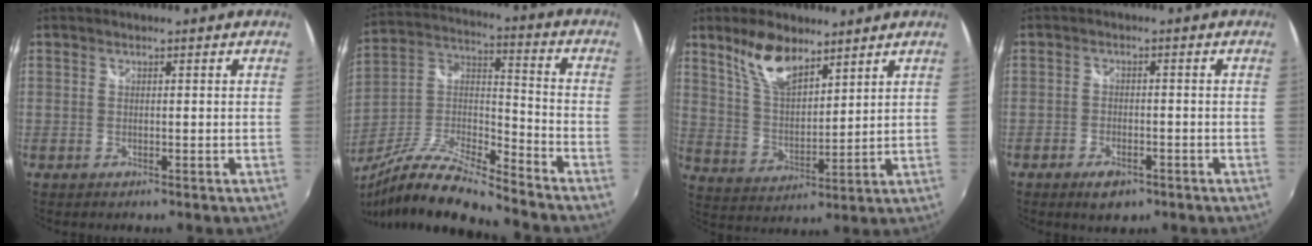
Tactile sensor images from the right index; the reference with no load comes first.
{"total": 16.4, "force": [-13.1, 2.5, 9.6], "torque": [-0.194, -0.007, -0.255]}
{"total": 10.4, "force": [7.2, 4.3, 6.1], "torque": [-0.113, 0.009, 0.145]}
{"total": 4.9, "force": [-3.2, 2.5, 2.7], "torque": [-0.067, -0.005, -0.050]}